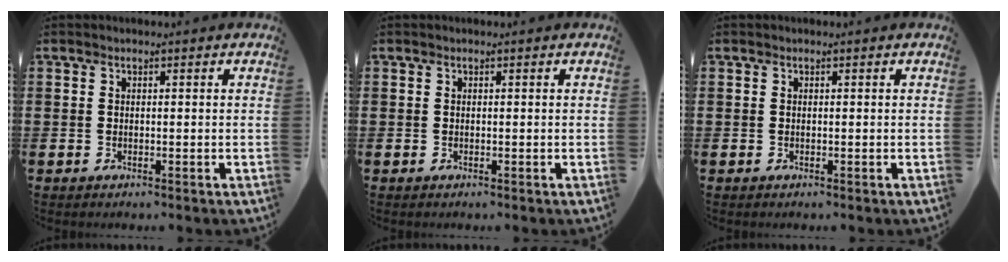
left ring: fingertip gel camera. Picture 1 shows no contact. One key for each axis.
{"total": 0.0}
{"total": 0.0}